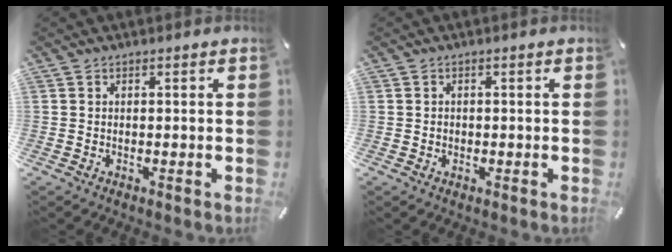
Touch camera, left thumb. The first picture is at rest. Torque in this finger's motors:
{"motor_torque": [0.12, -0.01, -0.01, 0.08, 0.07]}